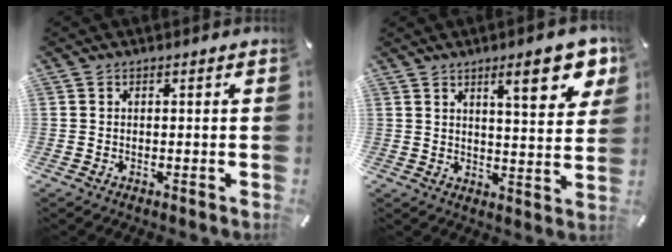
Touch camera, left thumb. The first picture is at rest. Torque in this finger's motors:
{"motor_torque": [1.52, 1.14, 1.14, -0.58, 0.06]}